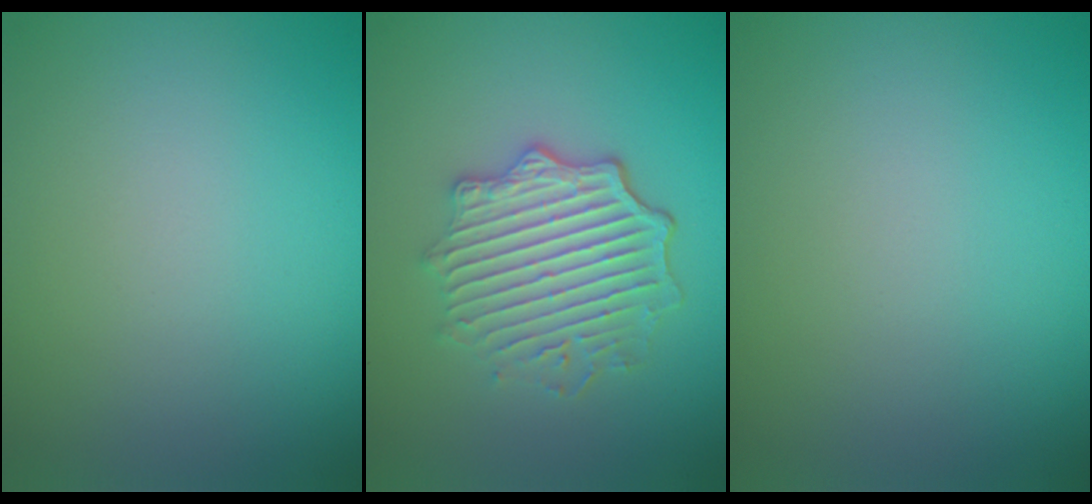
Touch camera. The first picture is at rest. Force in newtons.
{"total": 5.4, "press": 4.3, "slide": 3.3}
{"total": 0.0}